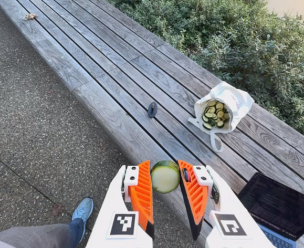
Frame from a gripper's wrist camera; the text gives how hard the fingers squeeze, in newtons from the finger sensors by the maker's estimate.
{"total": 9.2, "left": 10.0, "right": 8.4}